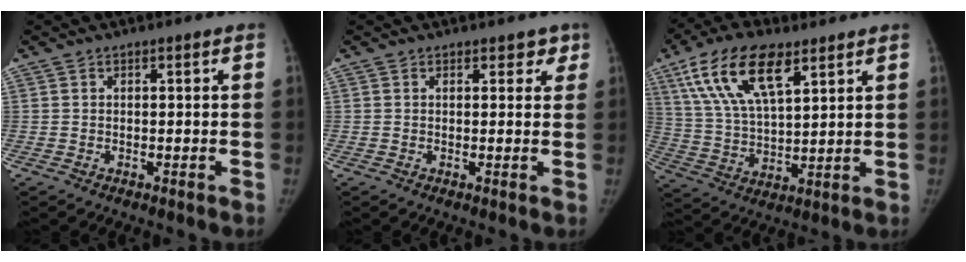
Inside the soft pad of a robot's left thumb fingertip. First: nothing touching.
{"total": 2.4, "force": [1.5, 1.5, 1.0], "torque": [0.019, -0.004, 0.012]}
{"total": 16.1, "force": [8.5, 6.7, 12.0], "torque": [-0.213, -0.018, 0.159]}